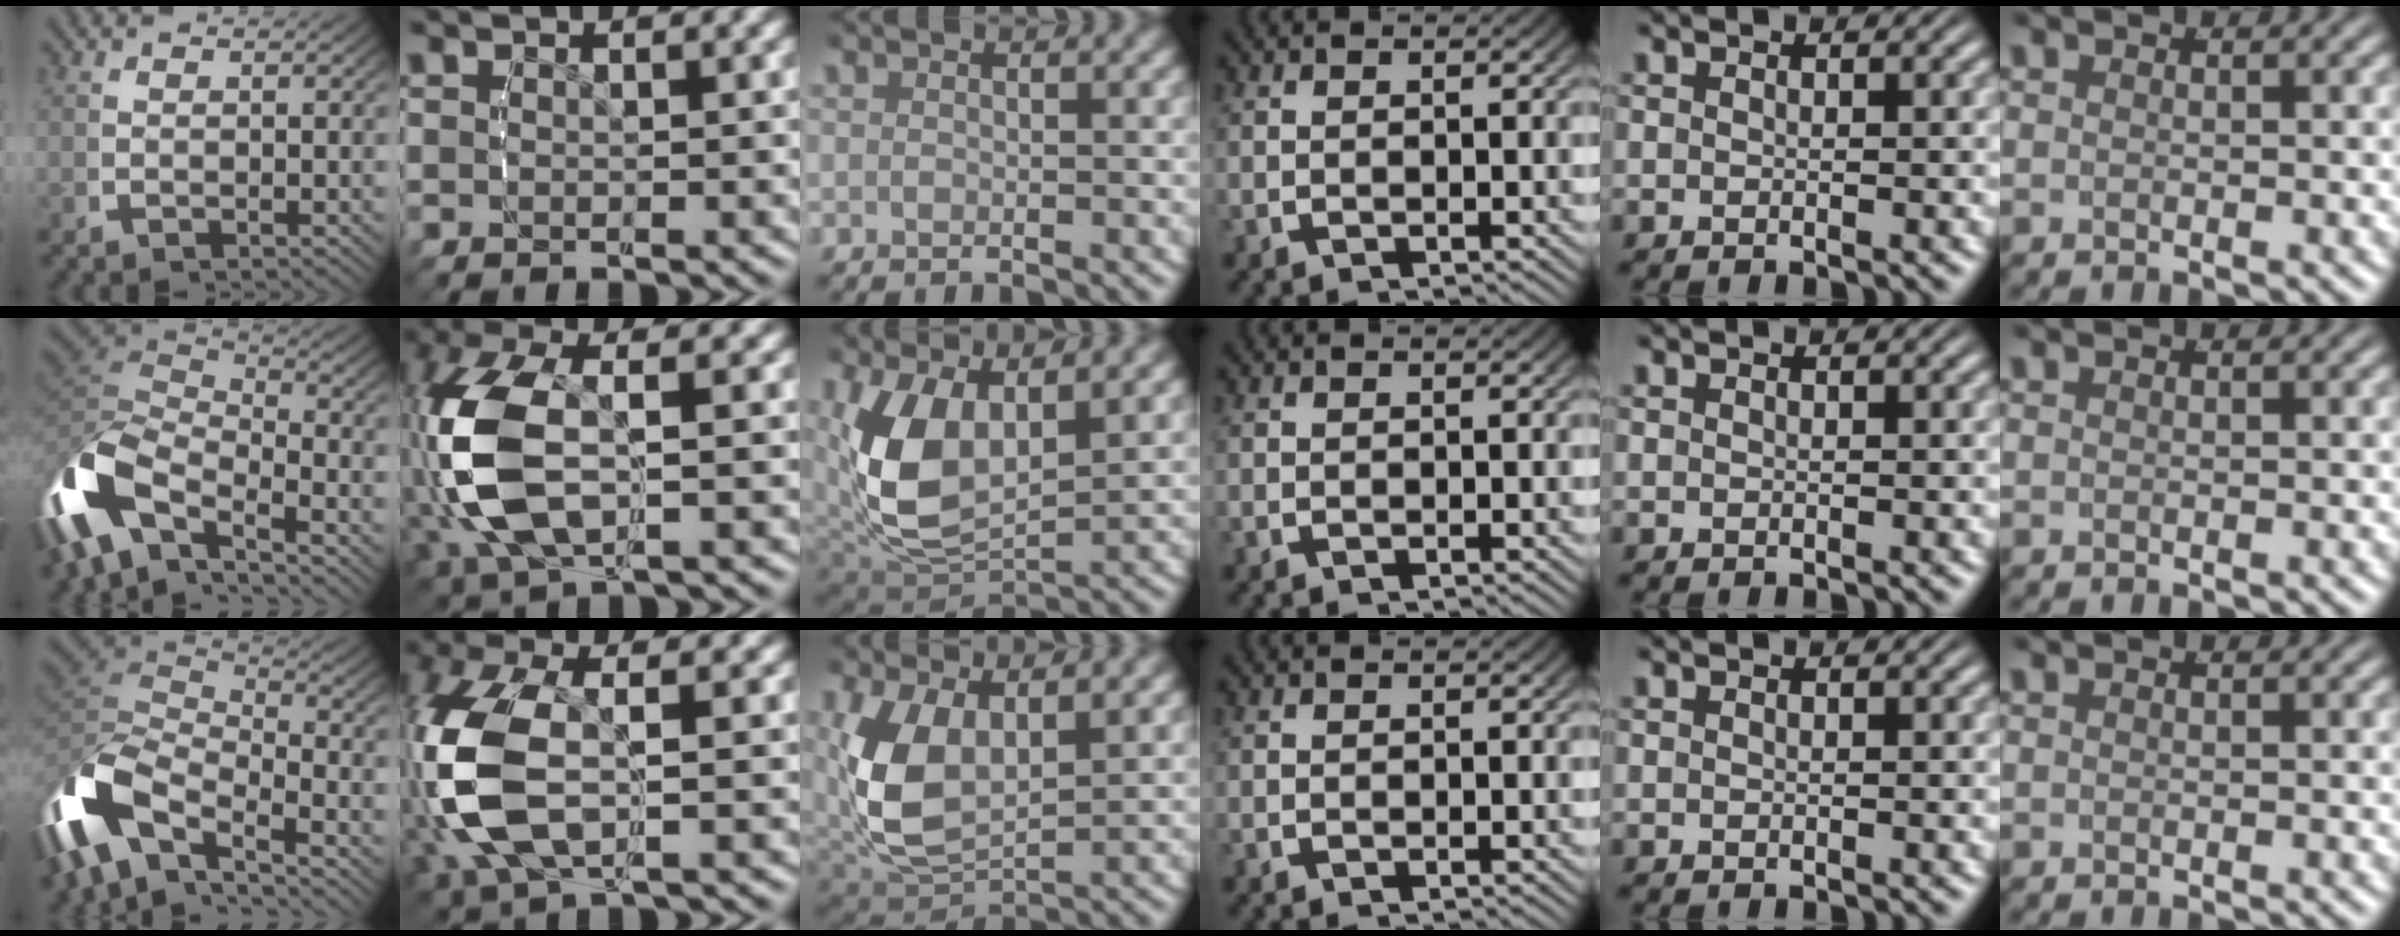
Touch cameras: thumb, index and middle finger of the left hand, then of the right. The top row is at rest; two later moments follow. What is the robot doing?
{"motion": "lift_and_place", "object": "pen"}